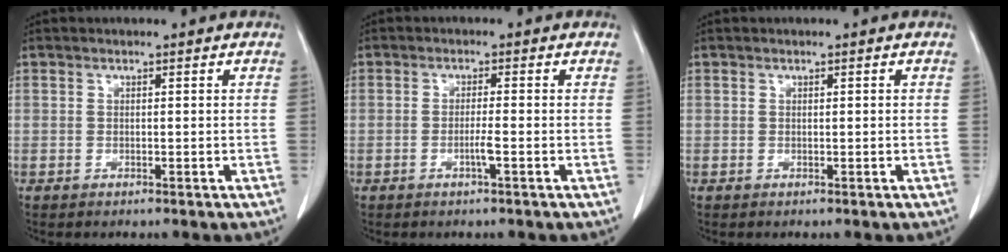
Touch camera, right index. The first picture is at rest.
{"total": 2.2, "force": [-0.8, -0.3, 2.0], "torque": [-0.039, -0.002, -0.016]}
{"total": 0.0}